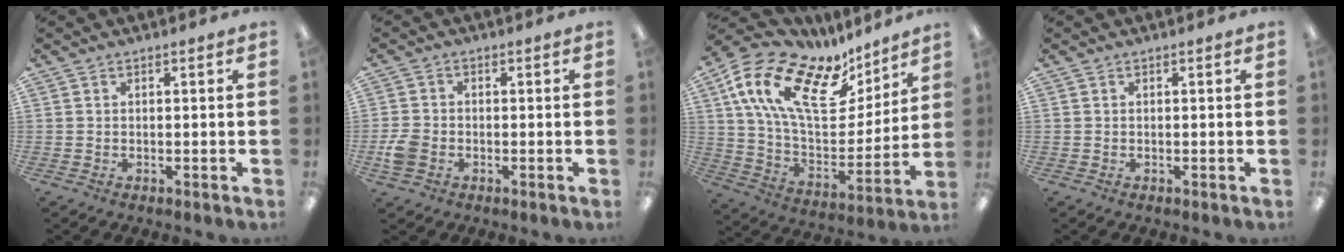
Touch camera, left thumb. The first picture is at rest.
{"total": 5.2, "force": [-1.6, 4.1, 2.8], "torque": [-0.040, 0.011, -0.028]}
{"total": 22.8, "force": [12.2, 11.5, 15.4], "torque": [-0.284, -0.056, 0.218]}
{"total": 0.0}